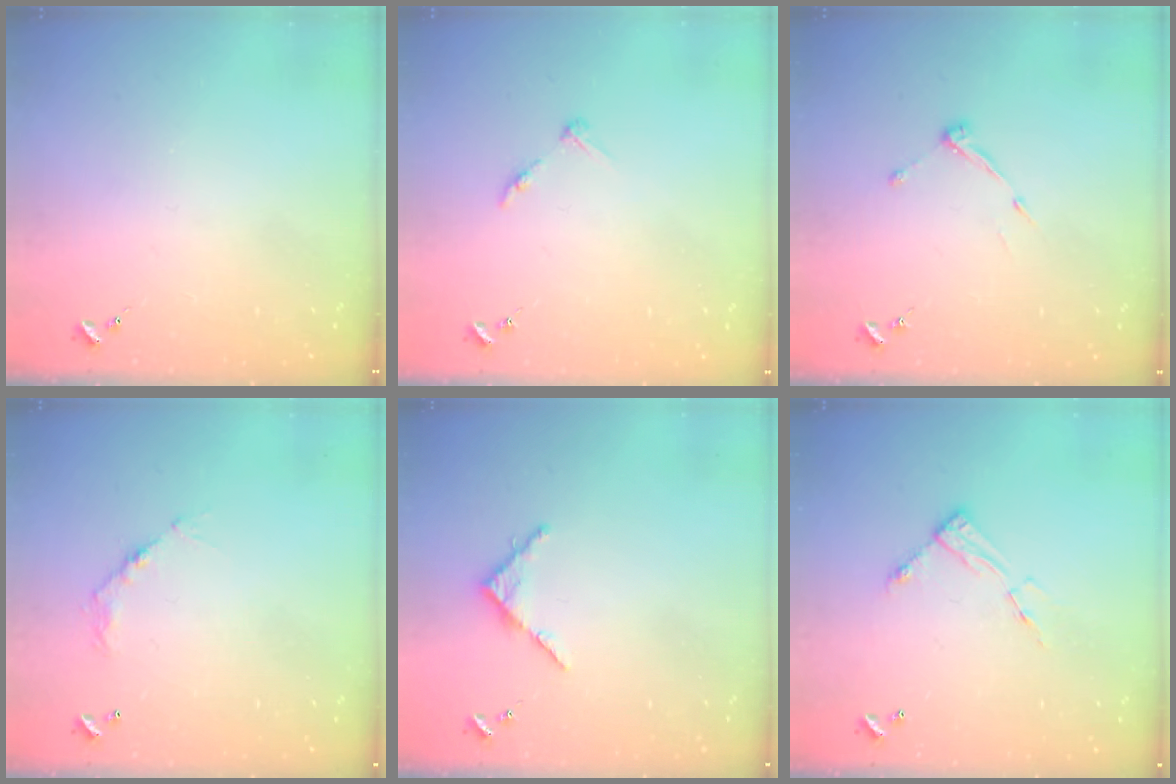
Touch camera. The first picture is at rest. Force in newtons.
{"total": 5.2, "press": 5.2, "slide": 0.6}
{"total": 6.2, "press": 6.2, "slide": 0.5}
{"total": 6.3, "press": 6.3, "slide": 0.4}
{"total": 4.9, "press": 4.9, "slide": 0.5}
{"total": 8.7, "press": 8.7, "slide": 0.4}